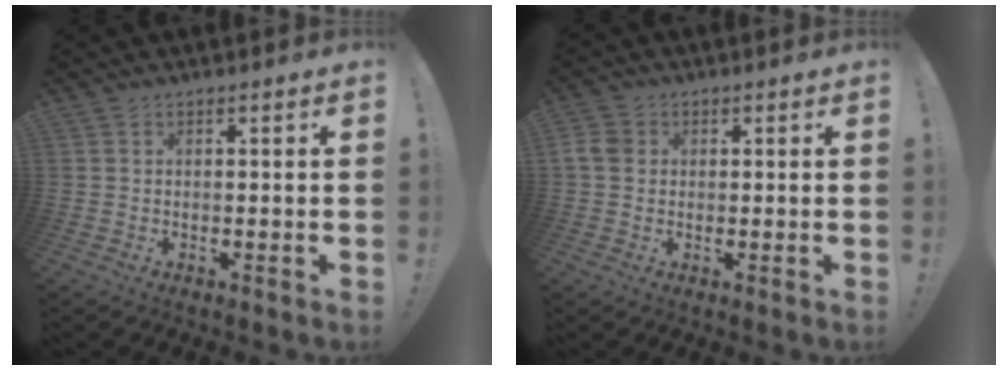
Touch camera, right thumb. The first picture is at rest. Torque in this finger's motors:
{"motor_torque": [0.05, 0.02, -0.03, 0.02, 0.11]}